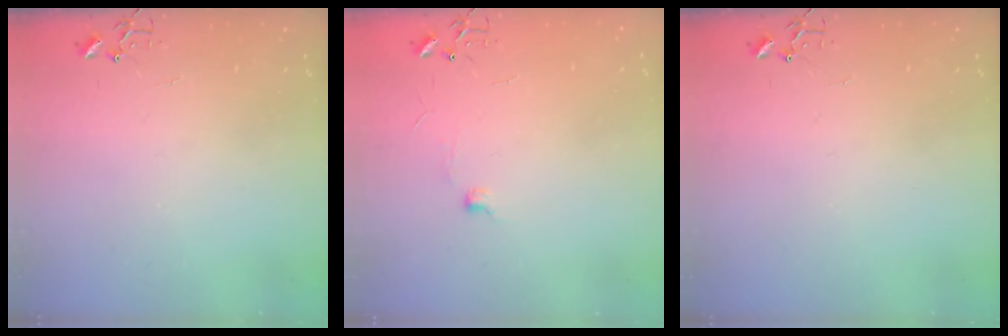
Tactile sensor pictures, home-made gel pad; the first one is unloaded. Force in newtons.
{"total": 5.6, "press": 5.6, "slide": 0.7}
{"total": 0.0}